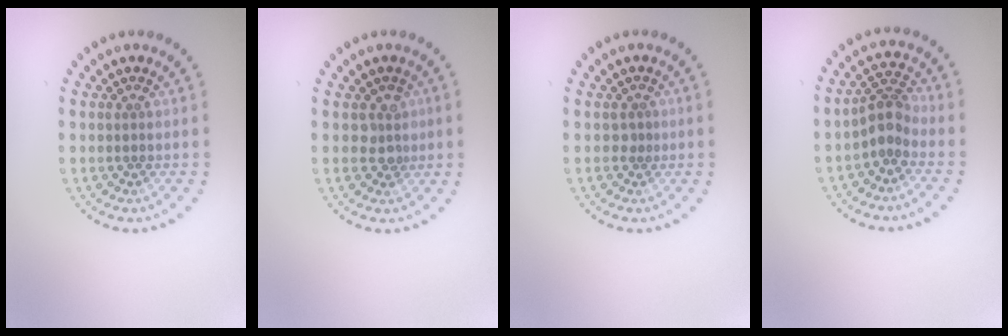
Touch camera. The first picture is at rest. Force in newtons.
{"total": 1.8, "press": 1.6, "slide": 0.8}
{"total": 0.6, "press": 0.3, "slide": 0.5}
{"total": 2.6, "press": 2.0, "slide": 1.7}